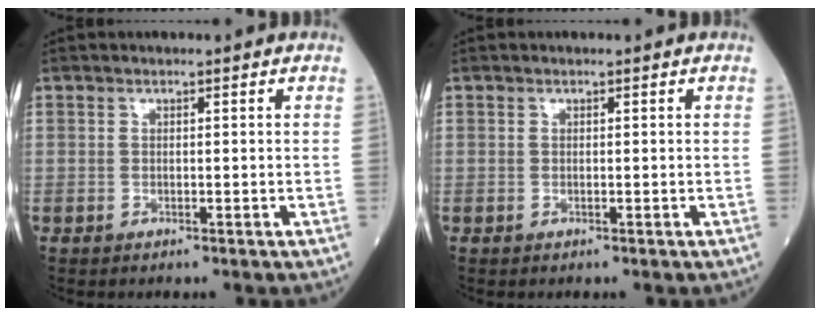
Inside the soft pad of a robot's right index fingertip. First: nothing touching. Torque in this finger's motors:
{"motor_torque": [0.00, 0.00, 0.00, 0.00]}